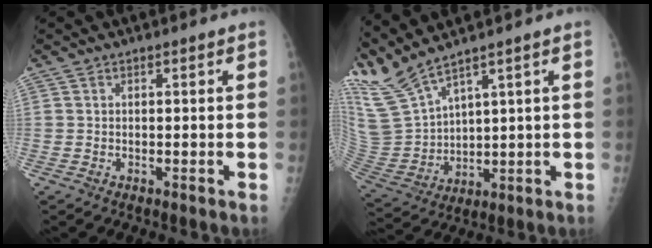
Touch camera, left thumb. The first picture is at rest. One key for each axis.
{"total": 11.5, "fx": 9.8, "fy": 1.8, "fz": 5.7, "tx": -0.131, "ty": -0.045, "tz": 0.228}